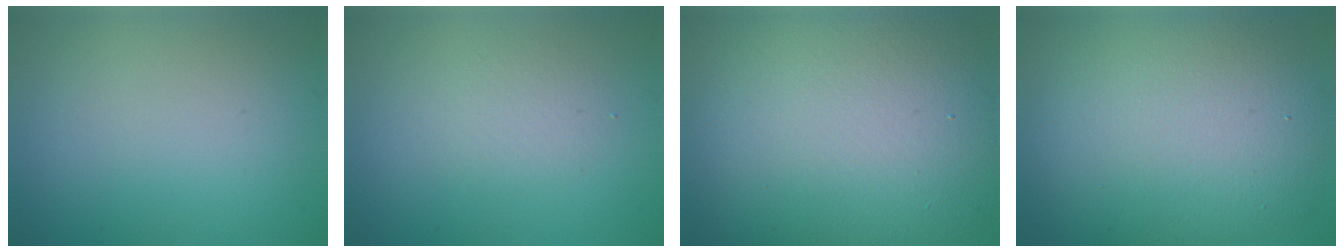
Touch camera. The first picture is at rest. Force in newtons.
{"total": 1.5, "press": 1.5, "slide": 0.1}
{"total": 16.3, "press": 16.3, "slide": 1.0}
{"total": 12.5, "press": 12.4, "slide": 1.2}